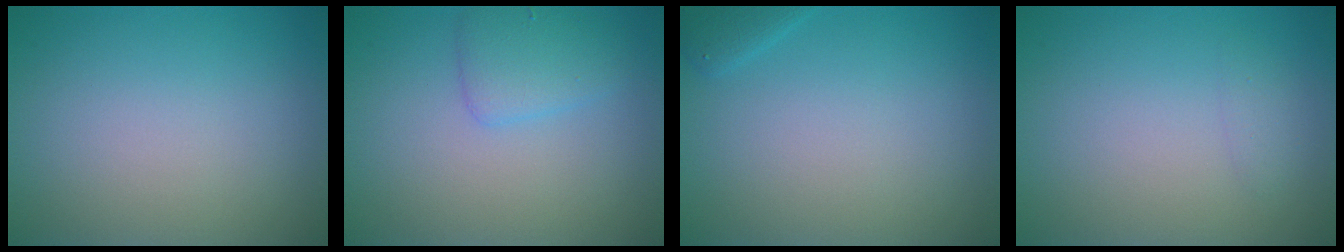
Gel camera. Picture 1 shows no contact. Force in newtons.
{"total": 2.4, "press": 2.4, "slide": 0.0}
{"total": 1.2, "press": 1.2, "slide": 0.1}
{"total": 0.7, "press": 0.7, "slide": 0.0}